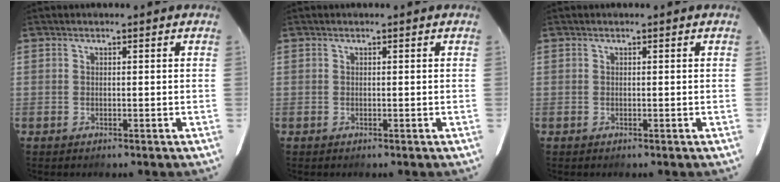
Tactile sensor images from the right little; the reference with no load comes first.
{"total": 0.0}
{"total": 0.0}